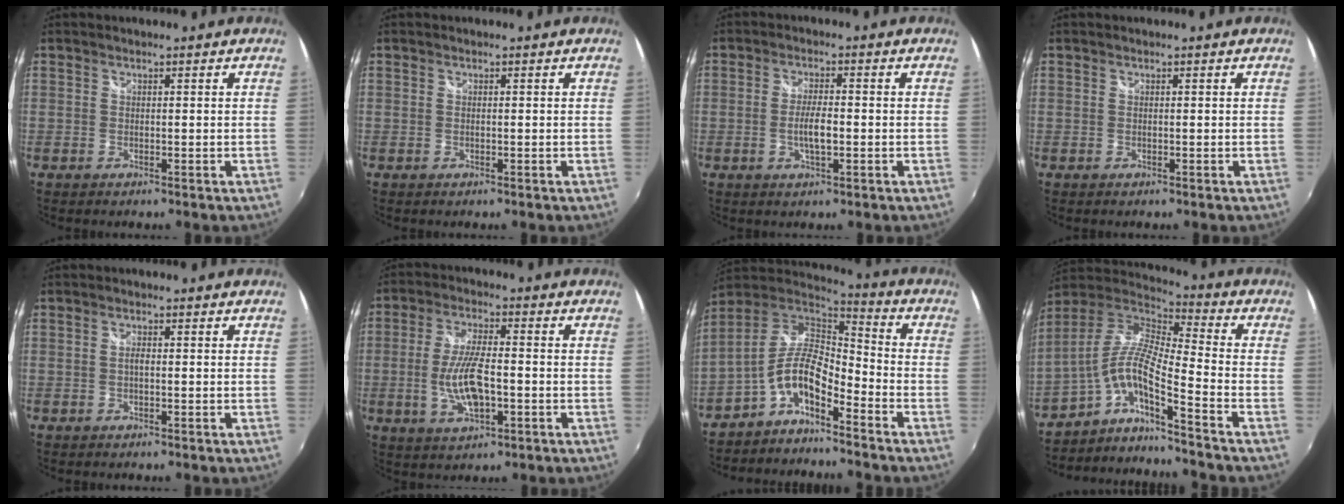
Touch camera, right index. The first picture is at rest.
{"total": 0.0}
{"total": 4.1, "force": [-1.0, 1.1, 3.8], "torque": [-0.075, -0.003, -0.016]}
{"total": 0.0}
{"total": 1.0, "force": [-0.2, 0.3, 0.9], "torque": [-0.017, 0.003, -0.005]}
{"total": 9.7, "force": [-2.1, 3.3, 8.9], "torque": [-0.176, -0.004, -0.037]}
{"total": 9.2, "force": [-5.2, 3.2, 6.9], "torque": [-0.143, 0.016, -0.104]}
{"total": 11.9, "force": [-5.8, 0.3, 10.4], "torque": [-0.189, -0.007, -0.124]}